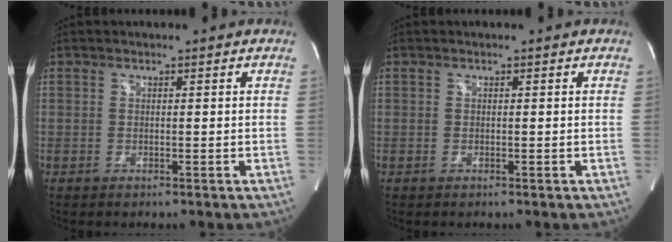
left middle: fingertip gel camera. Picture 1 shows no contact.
{"total": 0.0}